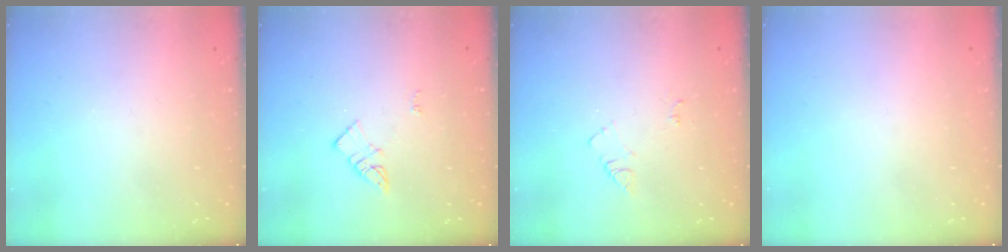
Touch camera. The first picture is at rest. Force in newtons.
{"total": 4.9, "press": 4.9, "slide": 0.5}
{"total": 6.7, "press": 6.6, "slide": 0.8}
{"total": 1.8, "press": 1.8, "slide": 0.1}